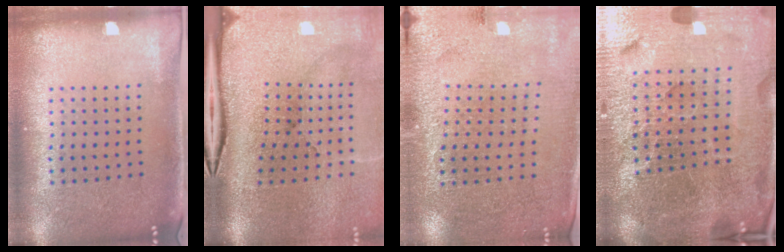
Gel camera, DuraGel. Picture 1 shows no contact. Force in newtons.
{"total": 5.1, "press": 4.1, "slide": 3.1}
{"total": 2.7, "press": 2.7, "slide": 0.3}
{"total": 6.6, "press": 5.8, "slide": 3.2}